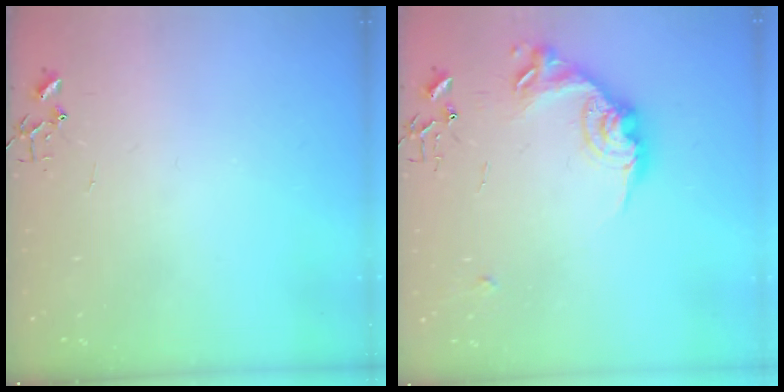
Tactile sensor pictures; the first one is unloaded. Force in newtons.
{"total": 16.7, "press": 16.7, "slide": 0.9}